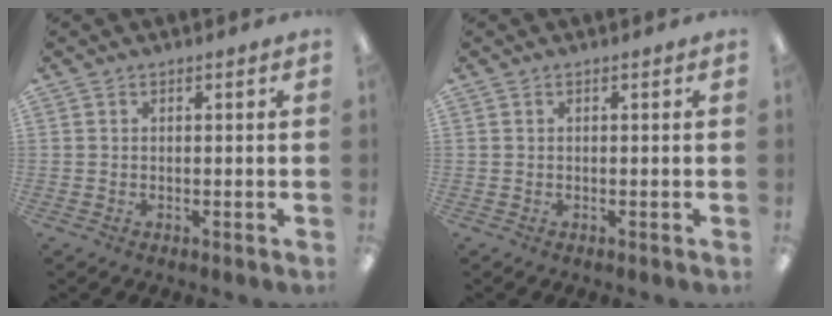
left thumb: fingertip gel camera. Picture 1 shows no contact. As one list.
[{"total": 0.0}]